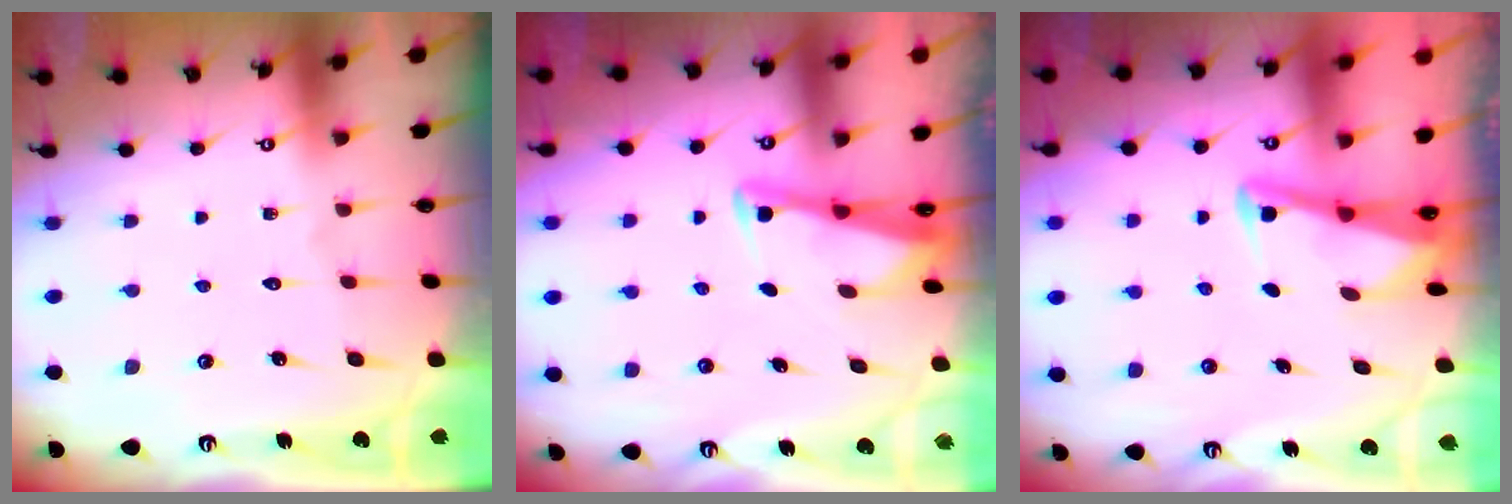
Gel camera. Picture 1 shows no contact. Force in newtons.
{"total": 3.0, "press": 2.9, "slide": 0.3}
{"total": 3.0, "press": 2.9, "slide": 0.4}